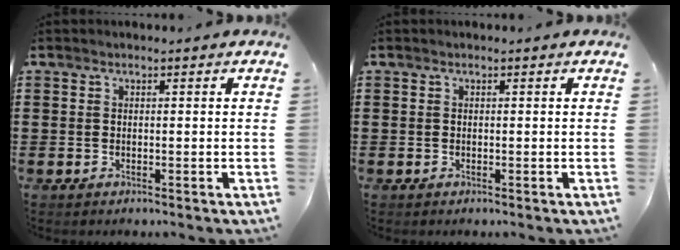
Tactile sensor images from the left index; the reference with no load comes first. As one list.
[{"total": 0.0}]